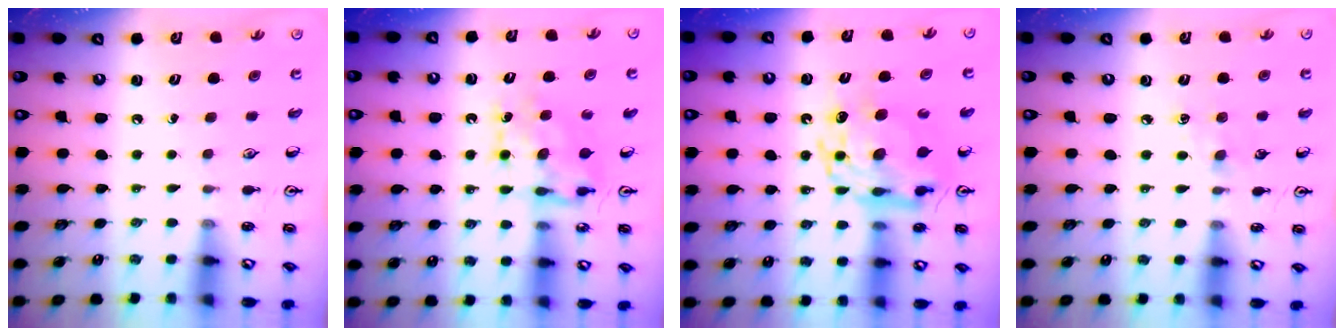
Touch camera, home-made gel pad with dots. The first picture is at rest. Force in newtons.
{"total": 8.0, "press": 8.0, "slide": 0.3}
{"total": 13.6, "press": 13.5, "slide": 1.0}
{"total": 5.5, "press": 5.4, "slide": 0.8}